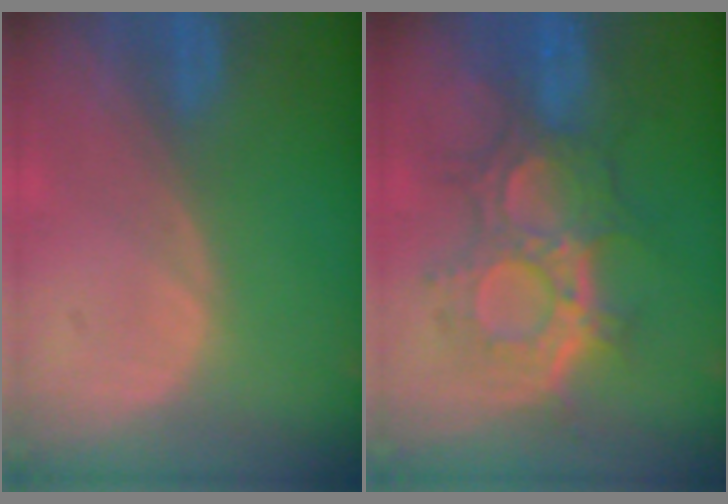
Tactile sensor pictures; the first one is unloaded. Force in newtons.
{"total": 9.4, "press": 9.4, "slide": 1.1}